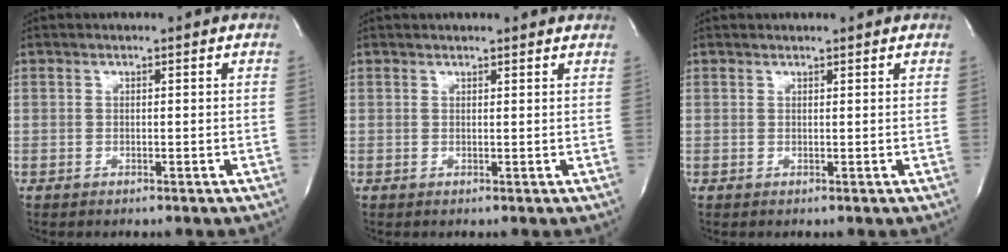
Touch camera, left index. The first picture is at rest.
{"total": 5.6, "force": [5.3, 1.1, 1.5], "torque": [-0.020, 0.021, 0.052]}
{"total": 2.5, "force": [2.4, 0.4, 0.4], "torque": [-0.011, 0.017, 0.027]}